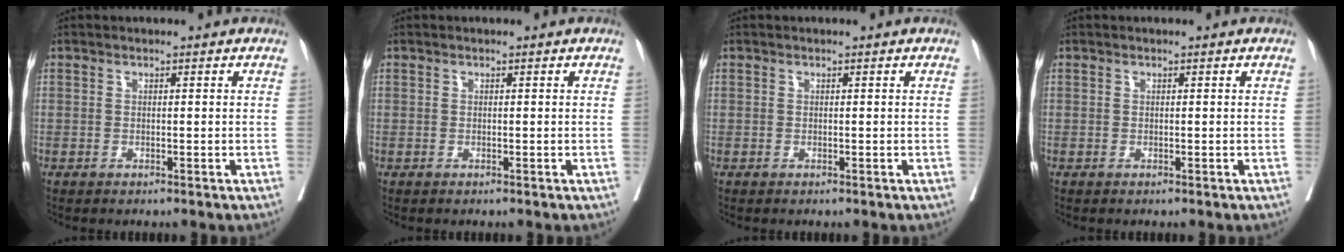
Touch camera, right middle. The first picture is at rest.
{"total": 0.0}
{"total": 0.0}
{"total": 0.0}